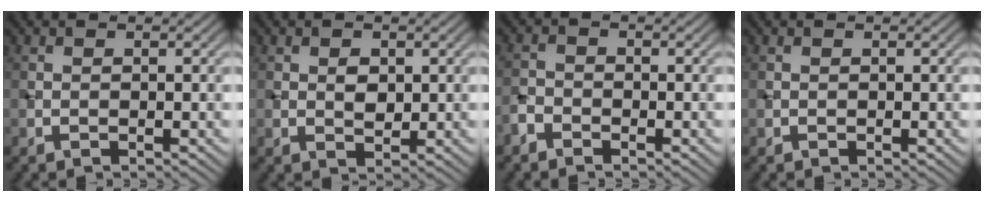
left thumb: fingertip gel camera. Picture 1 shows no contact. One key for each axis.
{"total": 1.9, "fx": 0.5, "fy": 1.3, "fz": 1.3, "tx": -0.026, "ty": -0.002, "tz": 0.009}
{"total": 2.0, "fx": -1.6, "fy": 0.9, "fz": 0.6, "tx": -0.013, "ty": 0.000, "tz": -0.043}
{"total": 0.0}